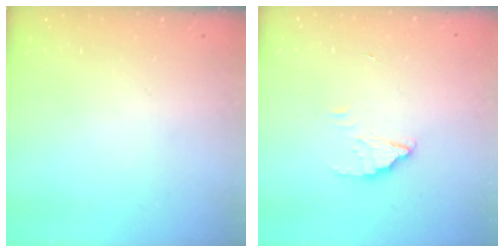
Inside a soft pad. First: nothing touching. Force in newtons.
{"total": 1.7, "press": 1.7, "slide": 0.1}